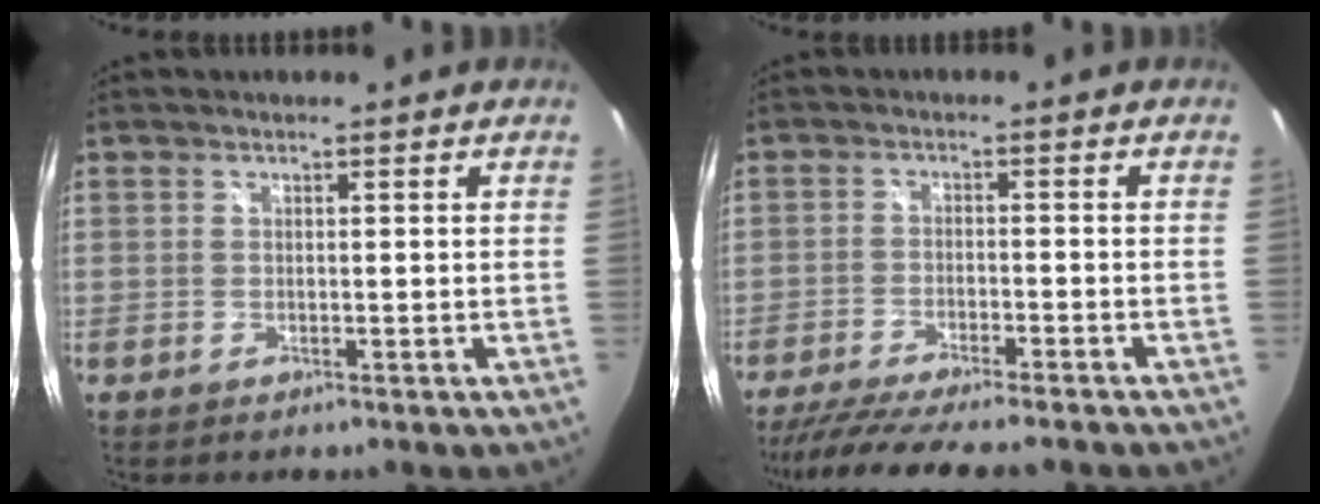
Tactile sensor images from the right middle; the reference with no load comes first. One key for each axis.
{"total": 14.0, "fx": -12.1, "fy": 1.4, "fz": 6.9, "tx": -0.143, "ty": -0.032, "tz": -0.191}